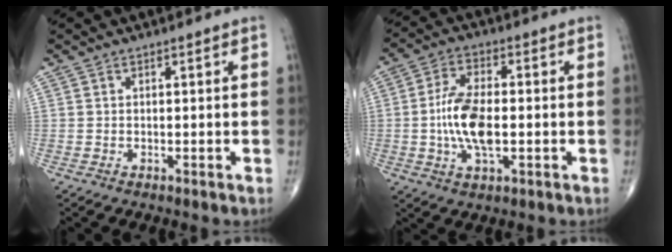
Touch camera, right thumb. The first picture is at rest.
{"total": 10.5, "force": [-1.1, 4.8, 9.3], "torque": [-0.186, 0.007, -0.025]}